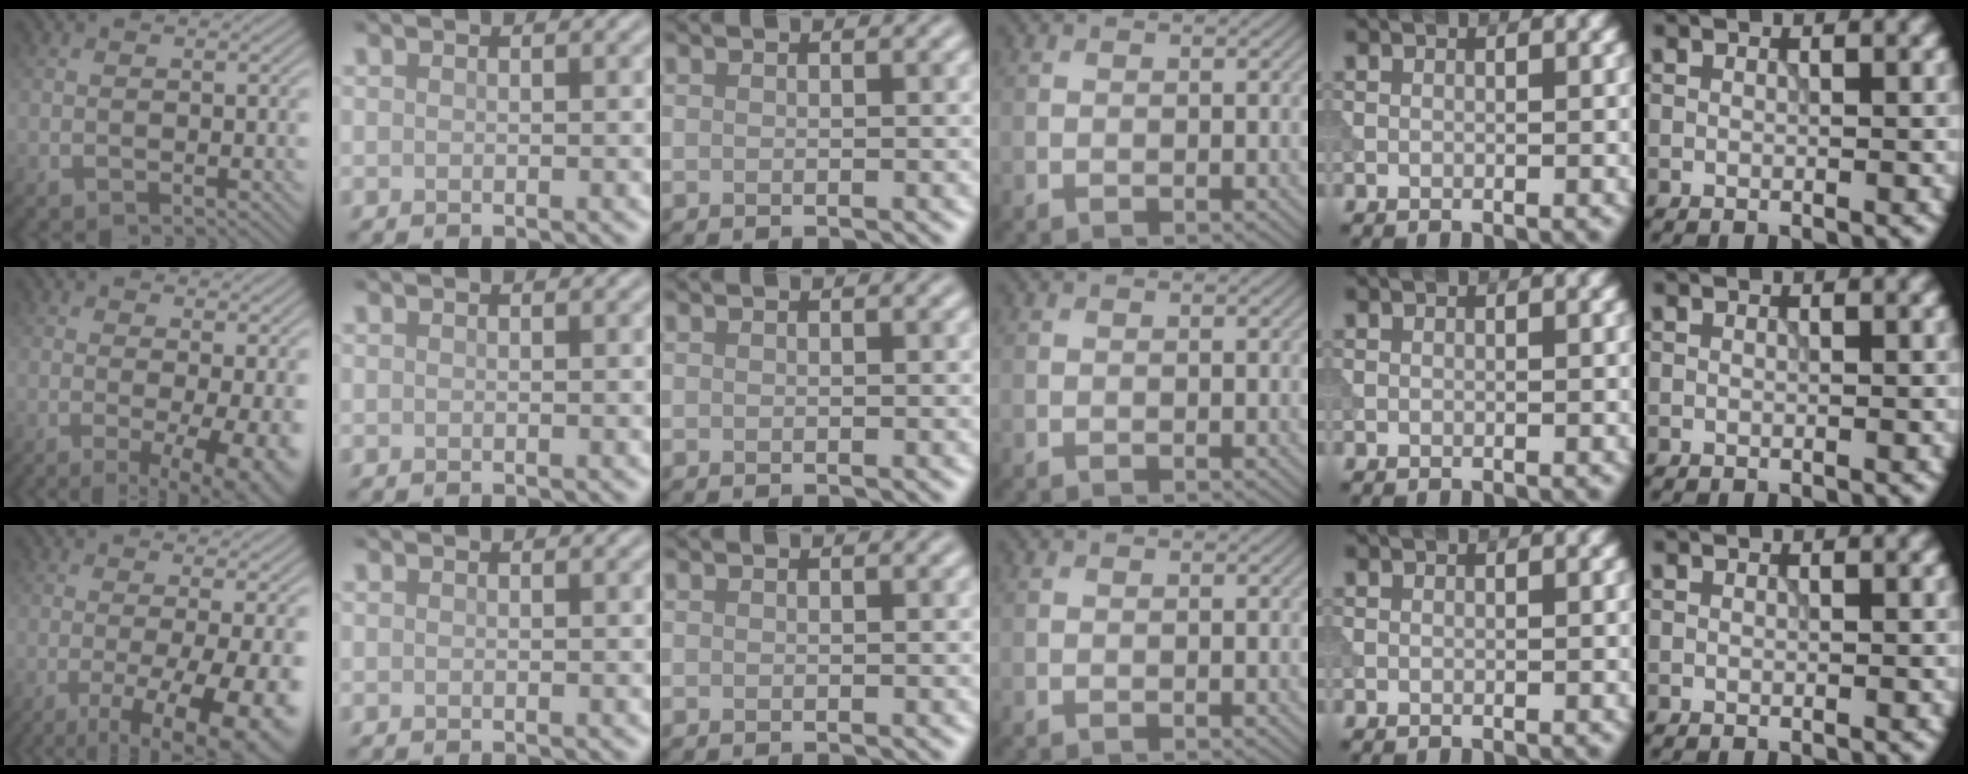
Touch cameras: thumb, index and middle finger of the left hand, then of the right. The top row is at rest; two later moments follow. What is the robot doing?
{"motion": "extract", "object": "tissue"}